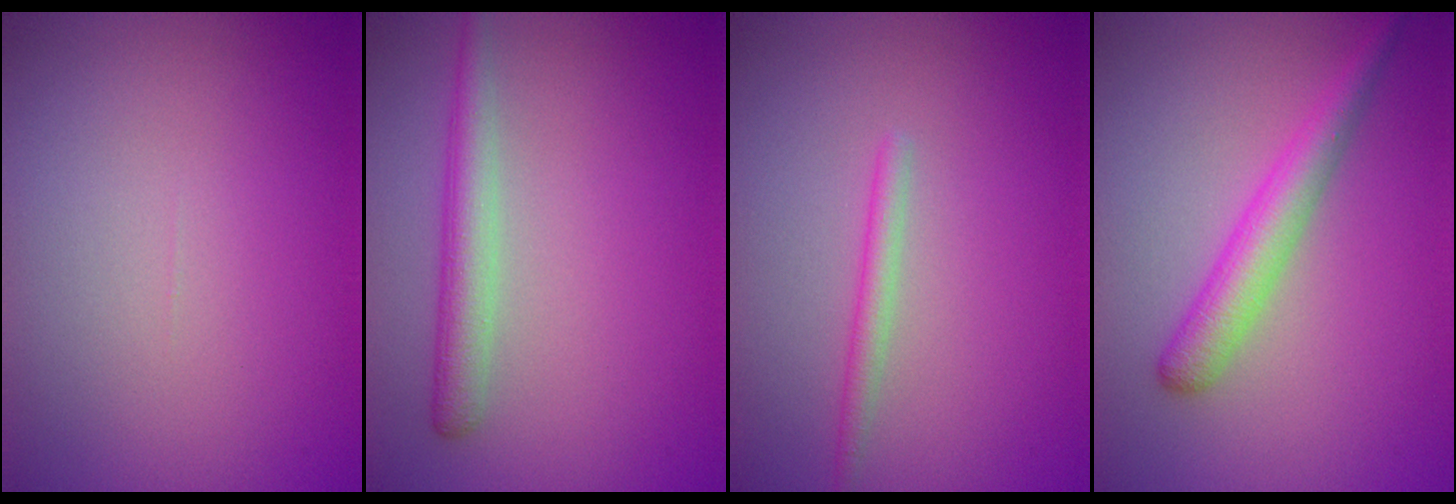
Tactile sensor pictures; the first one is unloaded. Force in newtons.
{"total": 2.8, "press": 2.8, "slide": 0.1}
{"total": 1.5, "press": 1.5, "slide": 0.1}
{"total": 3.4, "press": 3.4, "slide": 0.1}